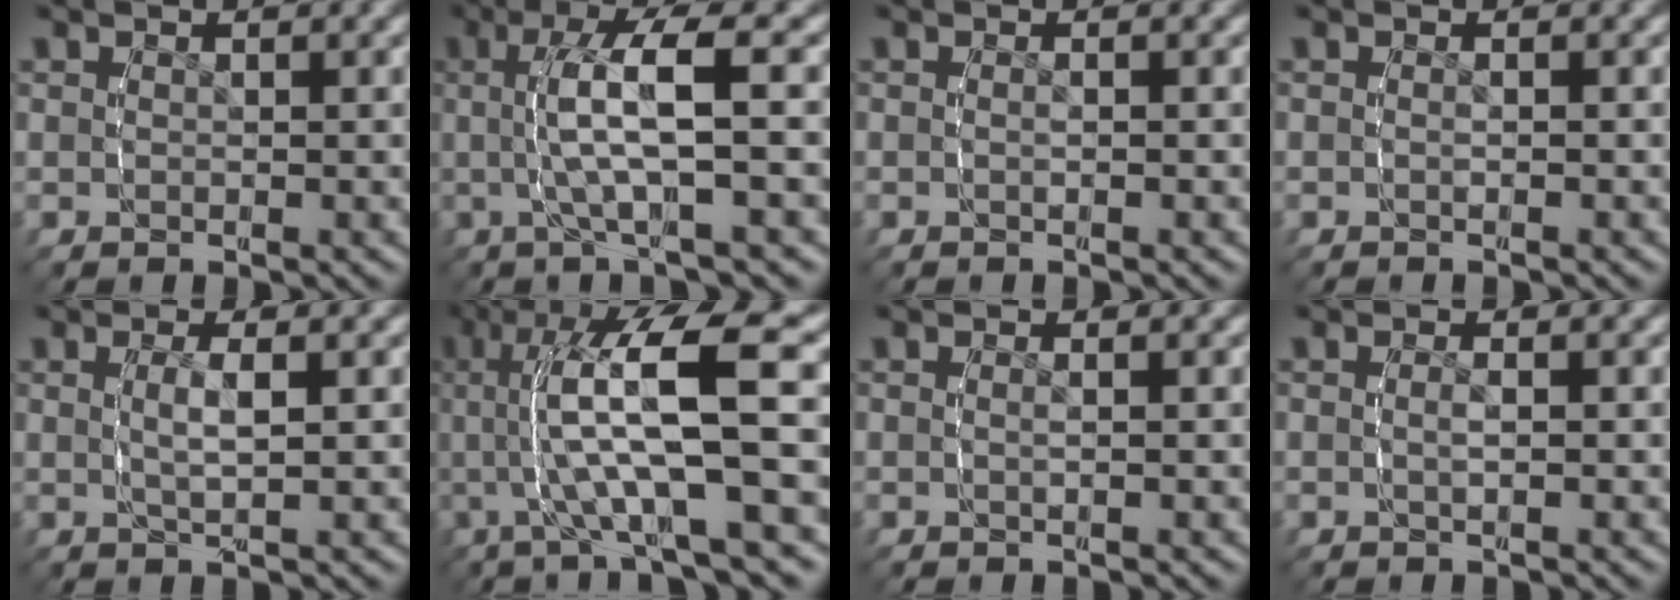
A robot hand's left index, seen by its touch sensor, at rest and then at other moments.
{"total": 5.1, "force": [-0.2, 0.5, 5.1], "torque": [-0.098, 0.013, -0.011]}
{"total": 0.7, "force": [-0.6, 0.3, 0.3], "torque": [-0.010, -0.002, -0.014]}
{"total": 0.8, "force": [-0.7, 0.2, 0.2], "torque": [-0.007, 0.000, -0.016]}
{"total": 2.1, "force": [0.1, 0.3, 2.1], "torque": [-0.044, -0.003, 0.003]}
{"total": 8.5, "force": [0.9, 2.3, 8.2], "torque": [-0.152, 0.012, 0.006]}
{"total": 0.6, "force": [-0.4, 0.0, 0.5], "torque": [-0.013, -0.003, -0.010]}
{"total": 1.0, "force": [-0.7, 0.0, 0.7], "torque": [-0.019, -0.002, -0.014]}